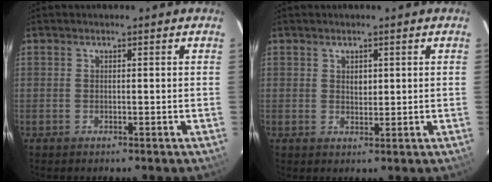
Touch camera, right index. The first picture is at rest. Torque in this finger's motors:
{"motor_torque": [0.21, 0.15, 0.14, 0.04]}